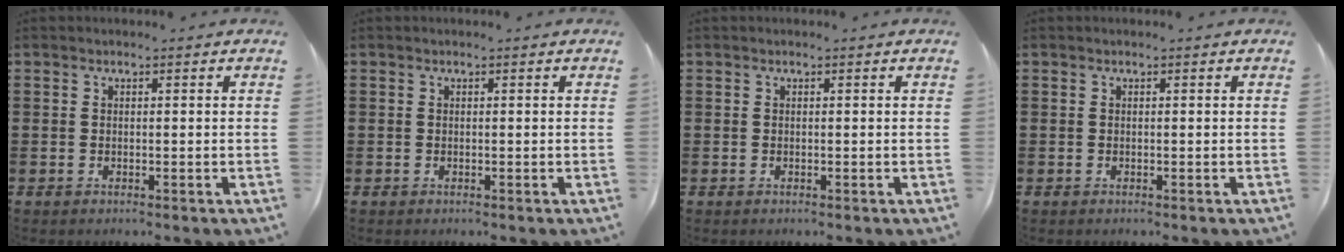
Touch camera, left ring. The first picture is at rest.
{"total": 0.0}
{"total": 0.0}
{"total": 0.0}